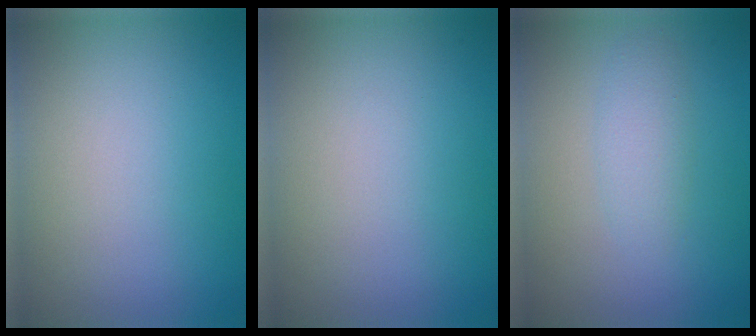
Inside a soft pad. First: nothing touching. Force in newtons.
{"total": 0.0}
{"total": 2.0, "press": 2.0, "slide": 0.1}